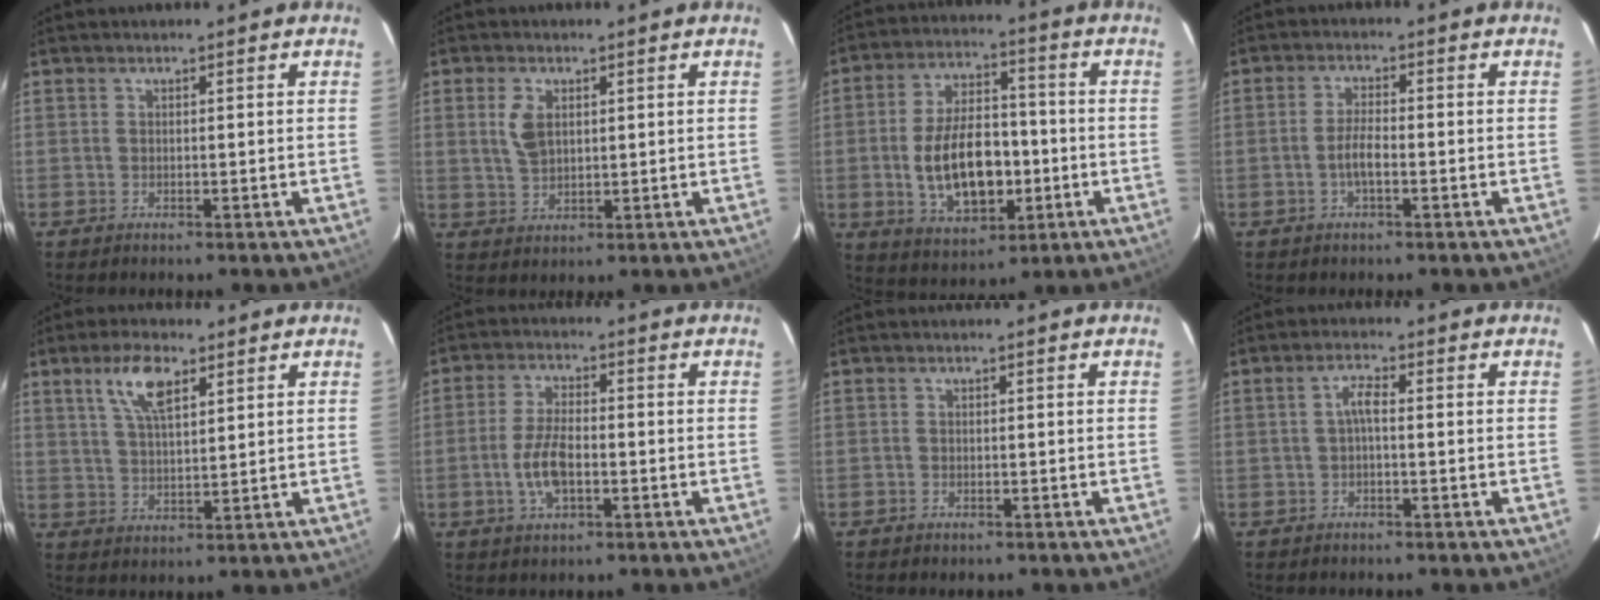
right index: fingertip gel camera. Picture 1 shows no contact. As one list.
[{"total": 5.0, "force": [1.5, 3.0, 3.7], "torque": [-0.074, 0.004, 0.033]}, {"total": 14.7, "force": [-2.8, 8.2, 11.9], "torque": [-0.236, 0.010, -0.030]}, {"total": 3.4, "force": [-1.3, 0.8, 3.0], "torque": [-0.064, 0.004, -0.024]}, {"total": 7.4, "force": [4.0, 2.7, 5.6], "torque": [-0.104, 0.011, 0.079]}, {"total": 7.1, "force": [-2.0, 3.1, 6.1], "torque": [-0.128, 0.002, -0.036]}, {"total": 1.2, "force": [-0.8, 0.9, 0.2], "torque": [-0.006, 0.002, -0.009]}, {"total": 2.2, "force": [-0.4, 0.5, 2.1], "torque": [-0.043, 0.009, -0.007]}]